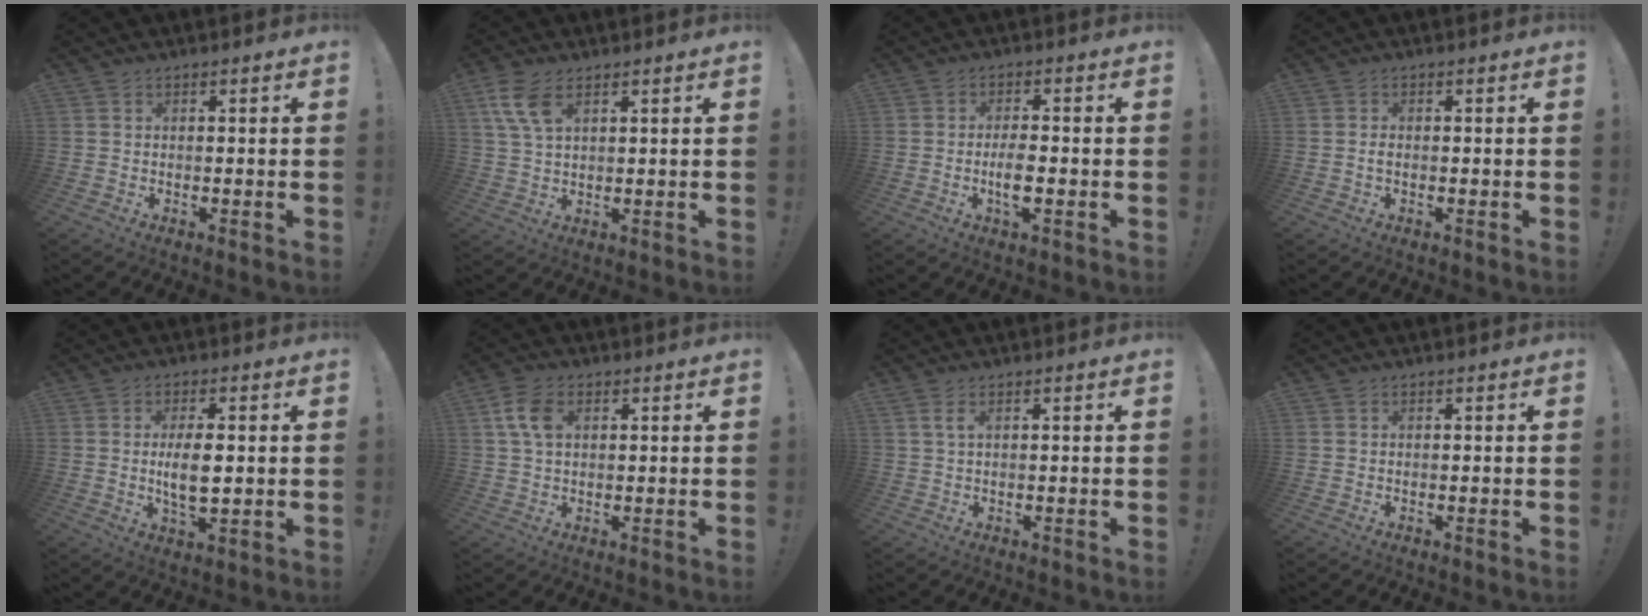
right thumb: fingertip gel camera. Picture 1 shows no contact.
{"total": 8.0, "force": [4.1, 4.0, 5.6], "torque": [-0.111, -0.009, 0.079]}
{"total": 5.3, "force": [-1.7, 2.1, 4.6], "torque": [-0.079, -0.001, -0.032]}
{"total": 0.9, "force": [-0.4, 0.3, 0.7], "torque": [-0.021, 0.005, -0.006]}
{"total": 7.6, "force": [0.1, 3.1, 7.0], "torque": [-0.128, -0.010, -0.004]}
{"total": 7.4, "force": [2.0, 4.8, 5.3], "torque": [-0.102, 0.002, 0.036]}
{"total": 2.4, "force": [0.9, 0.6, 2.1], "torque": [-0.040, 0.000, 0.014]}
{"total": 0.0}